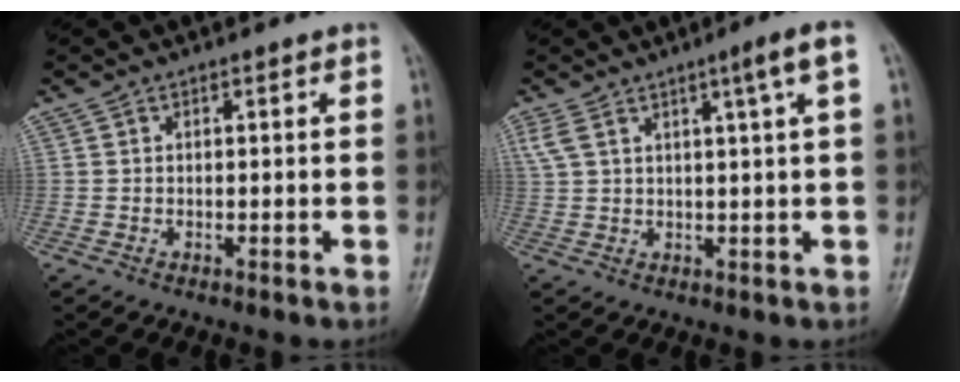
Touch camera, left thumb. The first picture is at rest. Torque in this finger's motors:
{"motor_torque": [2.33, 2.30, 1.32, -1.45, 0.11]}